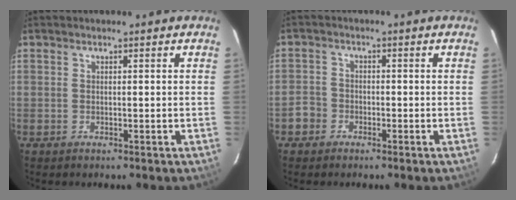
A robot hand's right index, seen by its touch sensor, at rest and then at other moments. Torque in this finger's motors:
{"motor_torque": [-0.05, 0.04, -0.49, -0.21]}